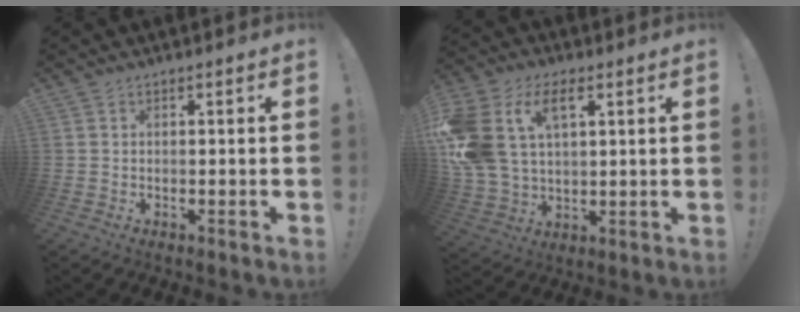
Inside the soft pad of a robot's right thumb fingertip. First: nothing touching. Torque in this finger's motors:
{"motor_torque": [1.64, 1.79, 1.61, 0.10, 0.35]}